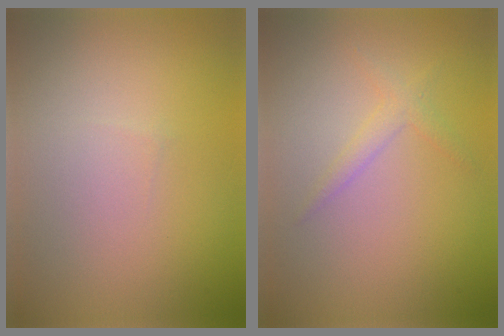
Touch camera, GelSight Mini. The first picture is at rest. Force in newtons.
{"total": 1.4, "press": 1.4, "slide": 0.0}